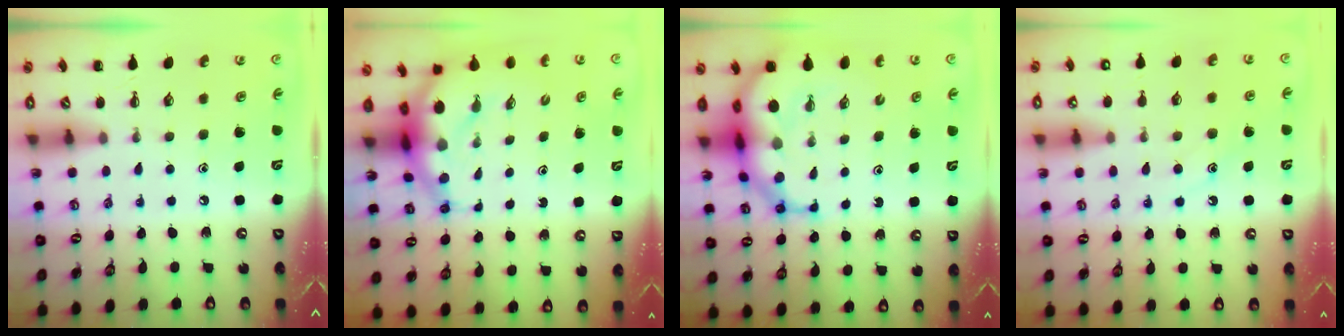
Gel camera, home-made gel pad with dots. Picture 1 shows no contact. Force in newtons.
{"total": 8.4, "press": 8.0, "slide": 2.7}
{"total": 10.7, "press": 10.3, "slide": 3.0}
{"total": 10.9, "press": 10.8, "slide": 1.5}